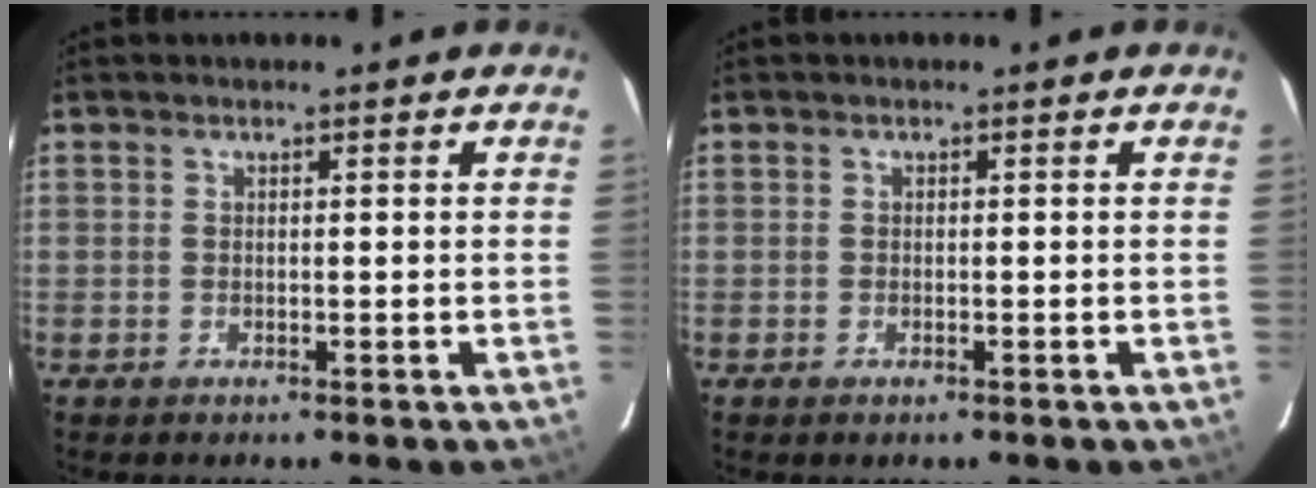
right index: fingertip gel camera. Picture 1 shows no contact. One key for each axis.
{"total": 0.7, "fx": -0.5, "fy": 0.4, "fz": 0.4, "tx": -0.005, "ty": -0.002, "tz": -0.008}